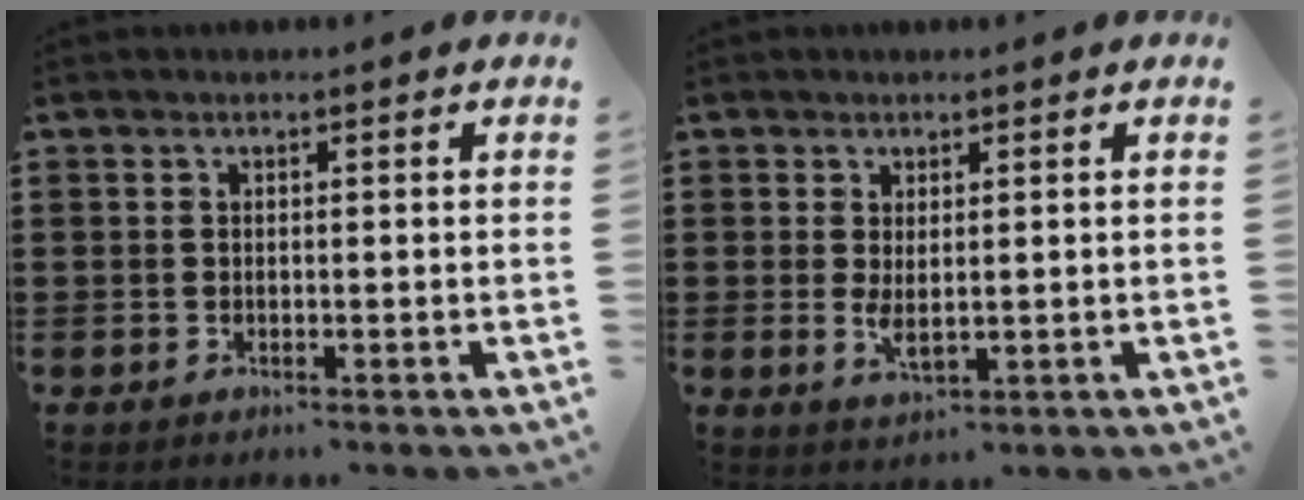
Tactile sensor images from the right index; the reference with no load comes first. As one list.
[{"total": 2.6, "force": [0.6, 1.0, 2.3], "torque": [-0.054, -0.003, 0.010]}]